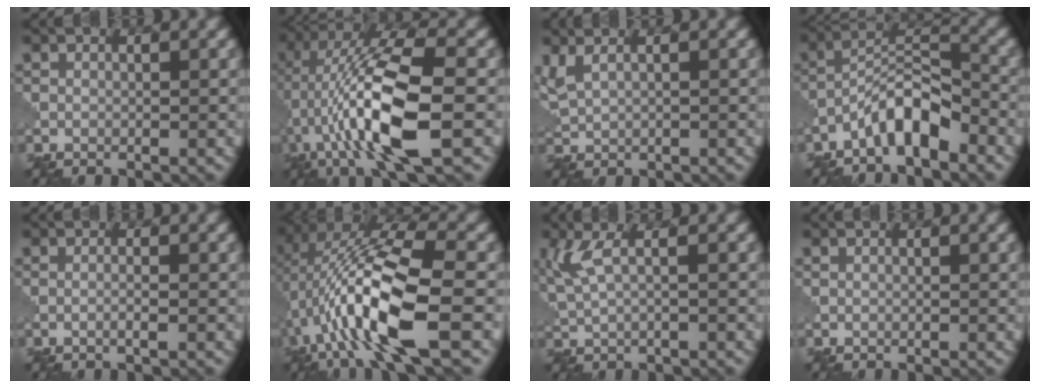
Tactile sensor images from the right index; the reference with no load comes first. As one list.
[{"total": 11.9, "force": [-2.4, 3.1, 11.3], "torque": [-0.209, 0.017, -0.048]}, {"total": 2.8, "force": [1.8, 1.0, 1.9], "torque": [-0.058, 0.009, 0.037]}, {"total": 5.4, "force": [-3.6, 1.5, 3.7], "torque": [-0.063, 0.017, -0.074]}, {"total": 1.1, "force": [-0.3, 0.2, 1.0], "torque": [-0.014, 0.000, -0.011]}, {"total": 11.8, "force": [-1.6, 3.7, 11.1], "torque": [-0.219, 0.014, -0.034]}, {"total": 3.9, "force": [1.4, 1.2, 3.4], "torque": [-0.087, 0.005, 0.031]}, {"total": 0.0}]